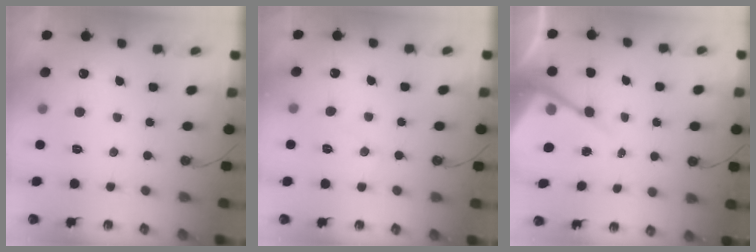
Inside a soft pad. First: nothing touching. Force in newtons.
{"total": 5.2, "press": 5.2, "slide": 0.8}
{"total": 9.5, "press": 9.5, "slide": 0.7}